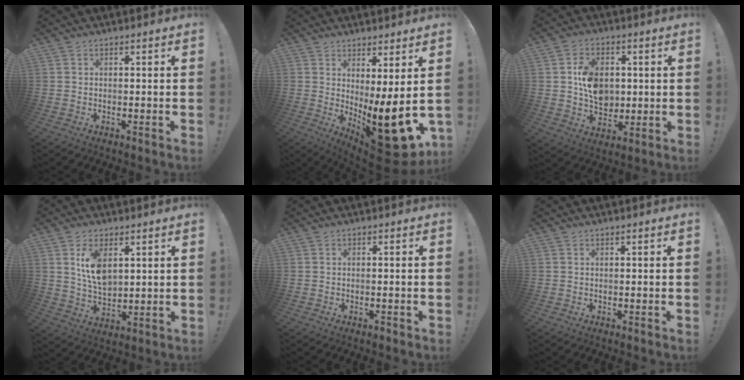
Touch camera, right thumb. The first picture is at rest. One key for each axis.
{"total": 16.7, "fx": -2.6, "fy": 4.7, "fz": 15.8, "tx": -0.188, "ty": -0.029, "tz": -0.031}
{"total": 11.7, "fx": 1.1, "fy": 9.4, "fz": 6.9, "tx": -0.106, "ty": 0.005, "tz": 0.025}
{"total": 9.5, "fx": 4.0, "fy": 5.8, "fz": 6.4, "tx": -0.108, "ty": -0.015, "tz": 0.074}
{"total": 1.0, "fx": -0.7, "fy": 0.2, "fz": 0.7, "tx": -0.014, "ty": 0.002, "tz": -0.011}
{"total": 0.0}